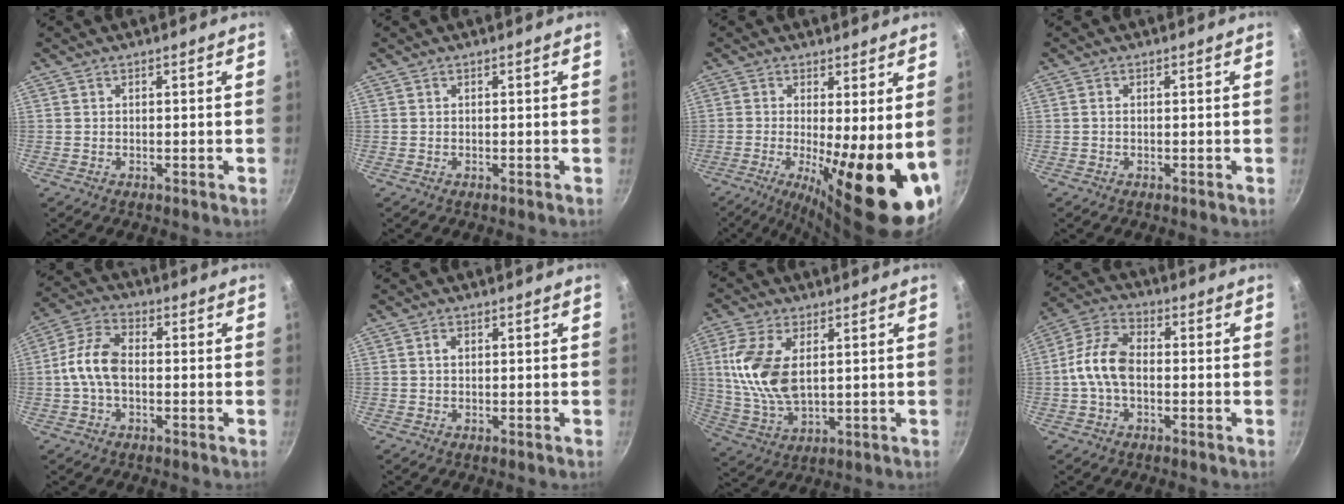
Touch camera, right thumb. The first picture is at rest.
{"total": 0.0}
{"total": 17.7, "force": [-2.7, 4.7, 16.8], "torque": [-0.230, -0.023, -0.033]}
{"total": 0.5, "force": [-0.1, 0.3, 0.4], "torque": [-0.007, 0.004, -0.004]}
{"total": 9.0, "force": [-0.8, 5.3, 7.2], "torque": [-0.138, 0.035, -0.028]}
{"total": 1.2, "force": [0.3, 0.9, 0.8], "torque": [-0.012, 0.005, 0.005]}
{"total": 12.9, "force": [2.5, 7.0, 10.6], "torque": [-0.210, -0.009, 0.055]}
{"total": 9.9, "force": [-1.0, 5.9, 7.8], "torque": [-0.144, 0.036, -0.034]}